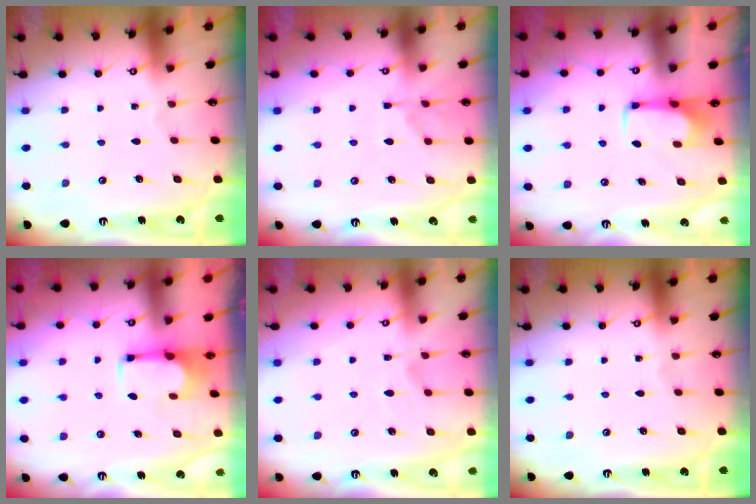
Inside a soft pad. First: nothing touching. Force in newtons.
{"total": 1.4, "press": 0.6, "slide": 1.2}
{"total": 1.5, "press": 1.5, "slide": 0.4}
{"total": 1.7, "press": 1.6, "slide": 0.7}
{"total": 2.6, "press": 2.4, "slide": 1.0}
{"total": 0.0}